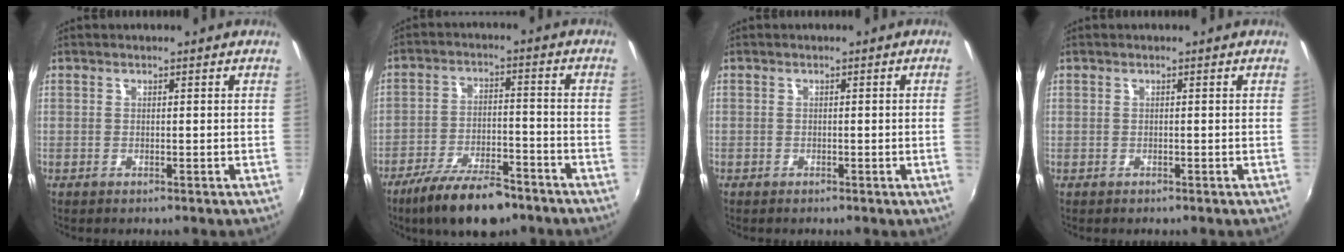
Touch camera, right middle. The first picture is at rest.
{"total": 13.5, "force": [-10.1, 4.3, 7.8], "torque": [-0.163, -0.019, -0.169]}
{"total": 1.3, "force": [-0.1, -0.8, 1.1], "torque": [-0.008, -0.013, -0.002]}
{"total": 0.5, "force": [-0.2, 0.5, -0.1], "torque": [0.001, -0.002, -0.004]}